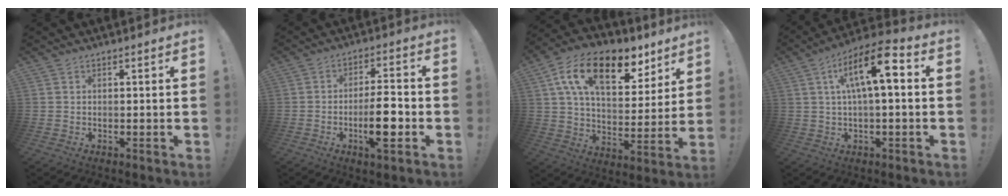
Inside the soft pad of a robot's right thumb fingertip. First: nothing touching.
{"total": 11.2, "force": [-3.5, 2.8, 10.3], "torque": [-0.164, 0.003, -0.066]}
{"total": 19.9, "force": [10.1, 10.4, 13.6], "torque": [-0.217, -0.041, 0.174]}
{"total": 14.0, "force": [3.3, 4.8, 12.7], "torque": [-0.211, 0.002, 0.052]}